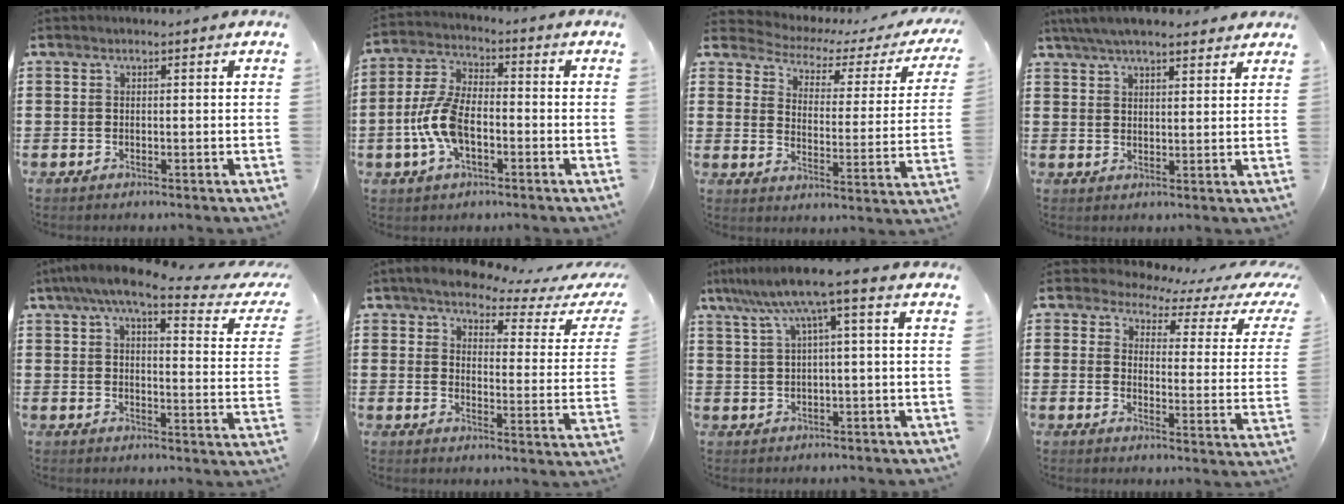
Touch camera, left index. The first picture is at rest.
{"total": 8.7, "force": [-2.5, 4.3, 7.1], "torque": [-0.174, -0.004, -0.053]}
{"total": 2.7, "force": [2.1, 1.2, 1.1], "torque": [-0.041, -0.018, 0.025]}
{"total": 5.3, "force": [4.7, 0.9, 2.3], "torque": [-0.057, -0.003, 0.088]}
{"total": 7.9, "force": [5.9, 0.8, 5.2], "torque": [-0.105, -0.026, 0.096]}
{"total": 4.9, "force": [4.0, 1.1, 2.5], "torque": [-0.065, -0.020, 0.064]}
{"total": 7.1, "force": [2.5, 0.0, 6.6], "torque": [-0.138, -0.013, 0.037]}
{"total": 3.8, "force": [2.8, 1.8, 1.8], "torque": [-0.048, -0.017, 0.040]}